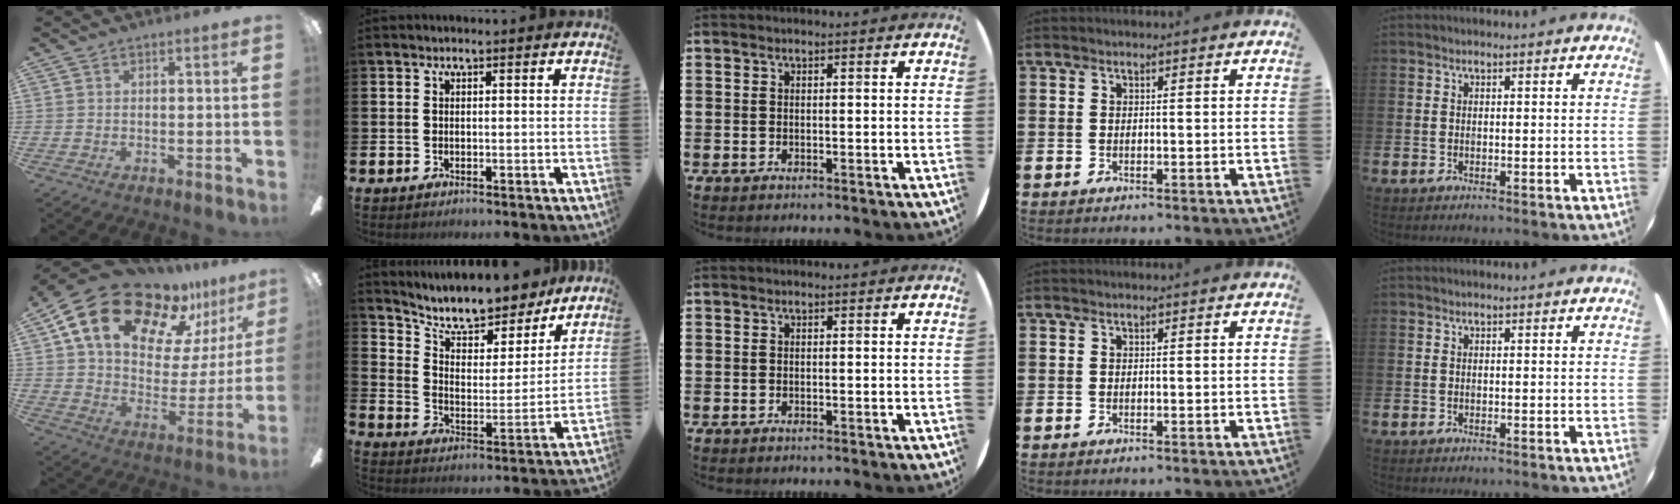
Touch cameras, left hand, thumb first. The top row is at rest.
{"thumb": {"total": 21.1, "force": [14.1, 11.7, 10.4], "torque": [-0.179, -0.088, 0.256]}, "index": {"total": 10.2, "force": [9.2, 3.3, 3.0], "torque": [-0.086, -0.070, 0.160]}}